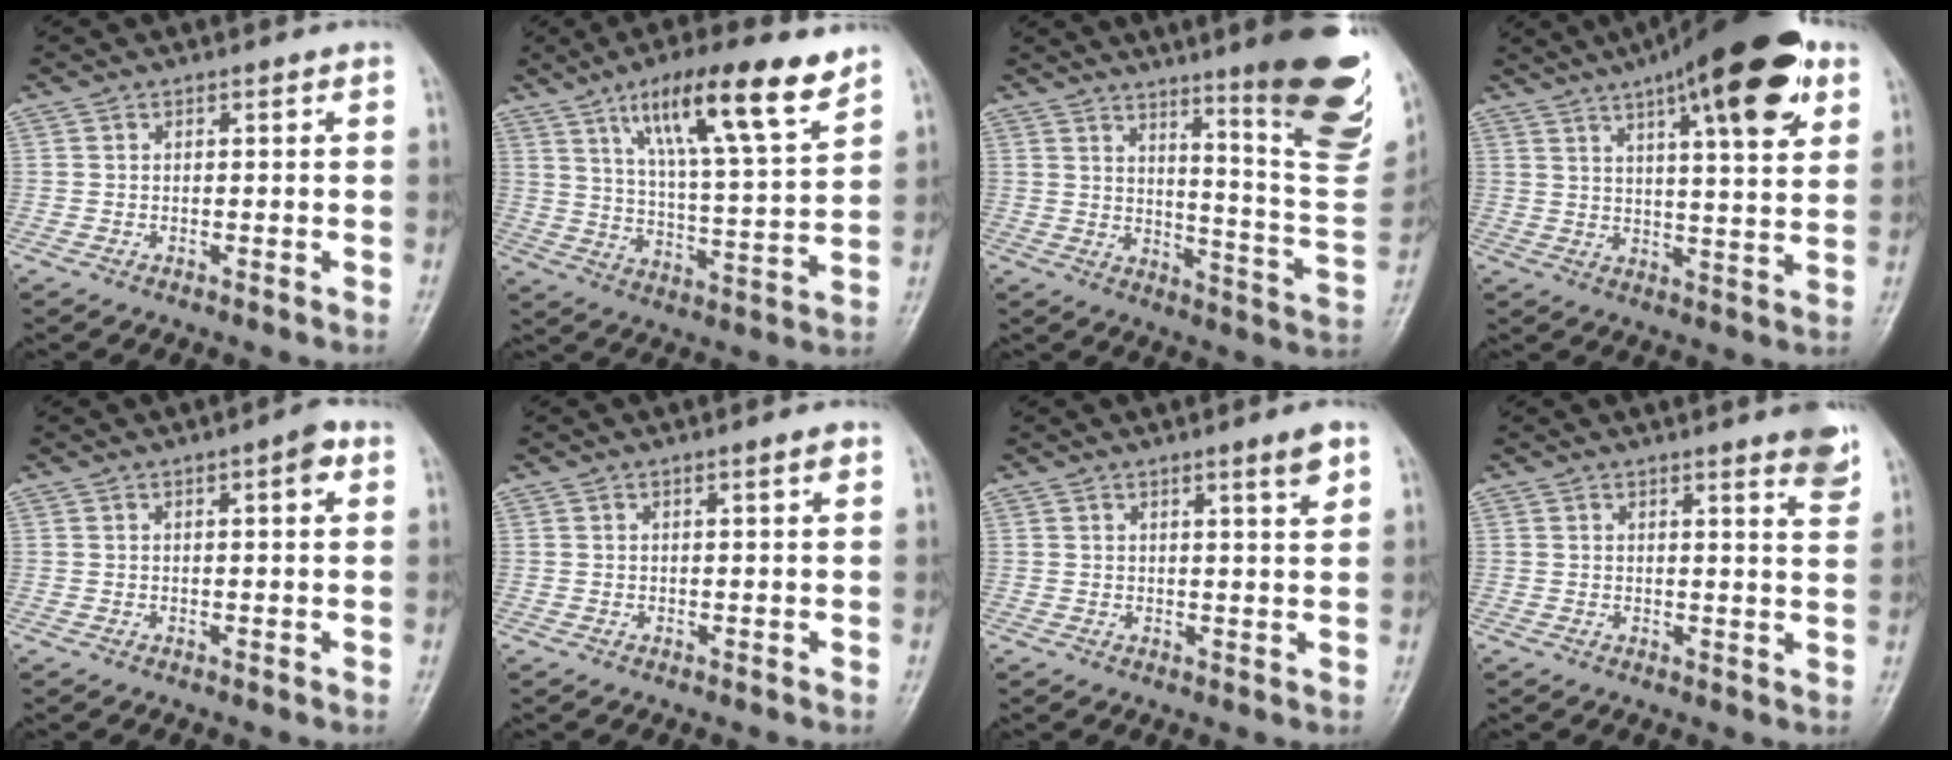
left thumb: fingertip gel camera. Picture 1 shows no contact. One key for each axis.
{"total": 17.5, "fx": 10.6, "fy": 3.4, "fz": 13.6, "tx": -0.208, "ty": -0.044, "tz": 0.182}
{"total": 23.0, "fx": 13.1, "fy": 3.4, "fz": 18.5, "tx": -0.216, "ty": -0.077, "tz": 0.184}
{"total": 20.8, "fx": 11.1, "fy": 5.4, "fz": 16.8, "tx": -0.230, "ty": -0.021, "tz": 0.160}
{"total": 3.1, "fx": 1.3, "fy": 0.8, "fz": 2.7, "tx": -0.034, "ty": 0.000, "tz": 0.015}
{"total": 1.4, "fx": 0.8, "fy": 0.1, "fz": 1.2, "tx": -0.018, "ty": -0.003, "tz": 0.012}
{"total": 3.8, "fx": 2.3, "fy": 0.1, "fz": 3.0, "tx": -0.042, "ty": -0.018, "tz": 0.036}
{"total": 5.5, "fx": 3.8, "fy": 0.6, "fz": 3.9, "tx": -0.038, "ty": -0.024, "tz": 0.042}